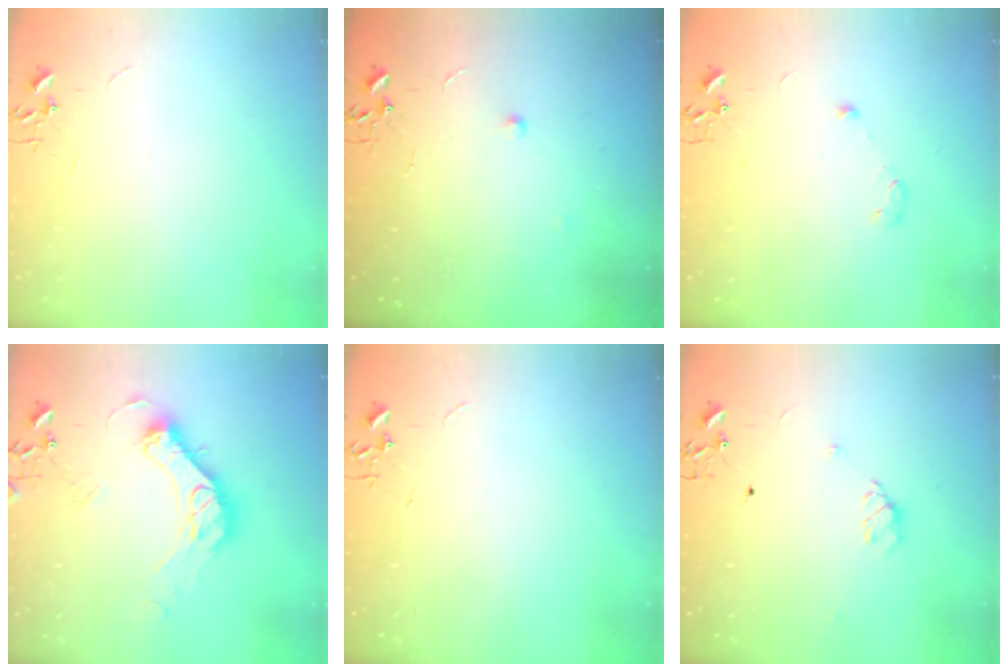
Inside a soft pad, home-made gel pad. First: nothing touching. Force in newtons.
{"total": 6.1, "press": 6.0, "slide": 0.9}
{"total": 3.4, "press": 3.4, "slide": 0.6}
{"total": 14.6, "press": 14.5, "slide": 1.3}
{"total": 0.0}
{"total": 6.9, "press": 6.9, "slide": 0.7}